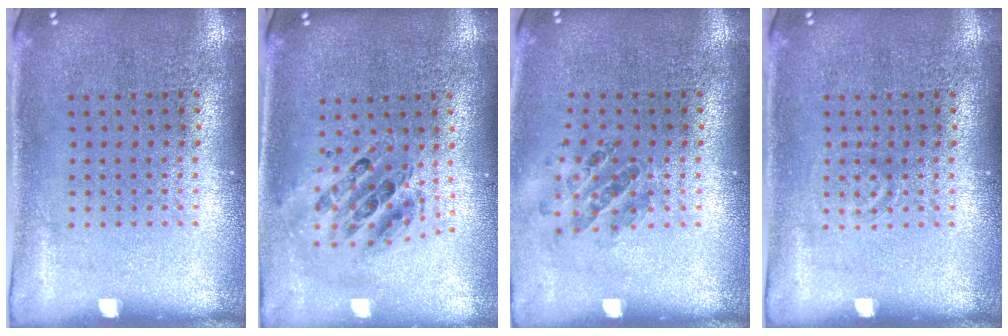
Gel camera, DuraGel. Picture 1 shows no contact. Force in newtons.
{"total": 0.9, "press": 0.9, "slide": 0.1}
{"total": 0.8, "press": 0.8, "slide": 0.1}
{"total": 0.8, "press": 0.7, "slide": 0.2}